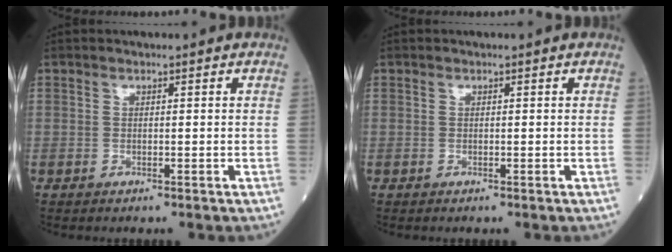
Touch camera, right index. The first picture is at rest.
{"total": 0.0}